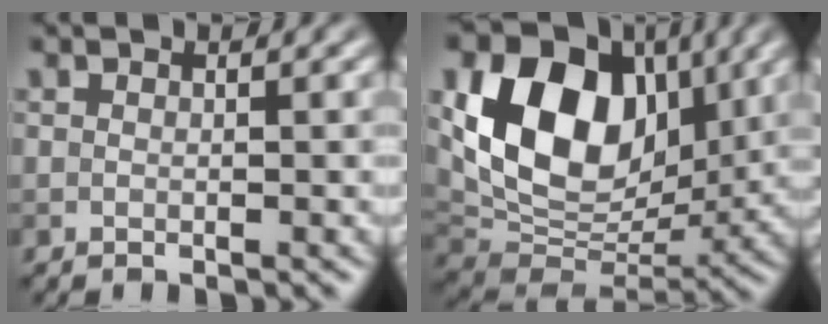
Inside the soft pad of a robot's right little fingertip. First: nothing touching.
{"total": 12.5, "force": [3.4, 8.9, 8.2], "torque": [-0.143, -0.003, 0.059]}